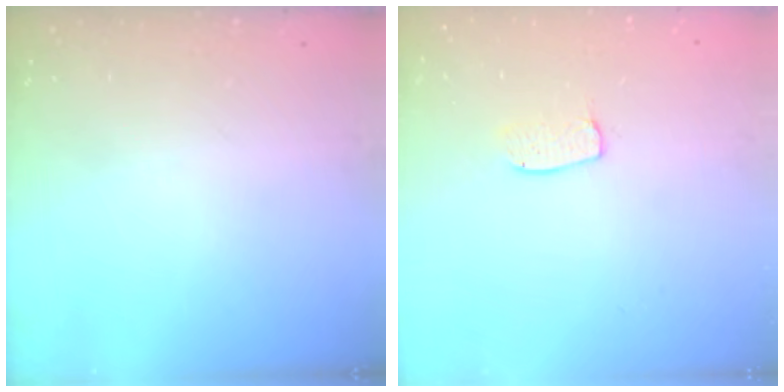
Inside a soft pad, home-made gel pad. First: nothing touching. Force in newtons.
{"total": 5.7, "press": 5.7, "slide": 0.4}